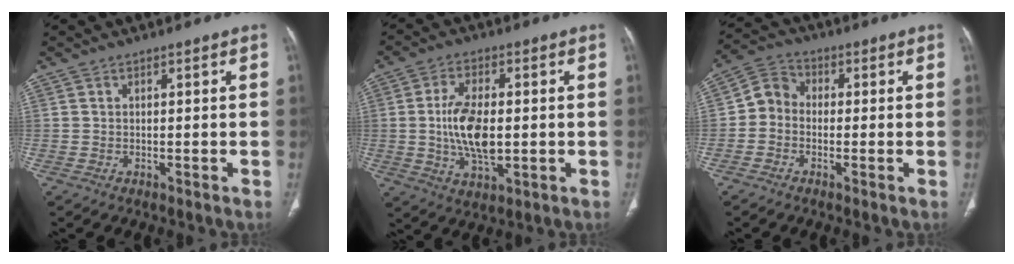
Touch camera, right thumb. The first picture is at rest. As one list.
[{"total": 11.0, "force": [-0.3, 5.4, 9.5], "torque": [-0.181, -0.004, -0.002]}, {"total": 5.5, "force": [-0.9, 4.8, 2.5], "torque": [-0.029, 0.020, -0.033]}]